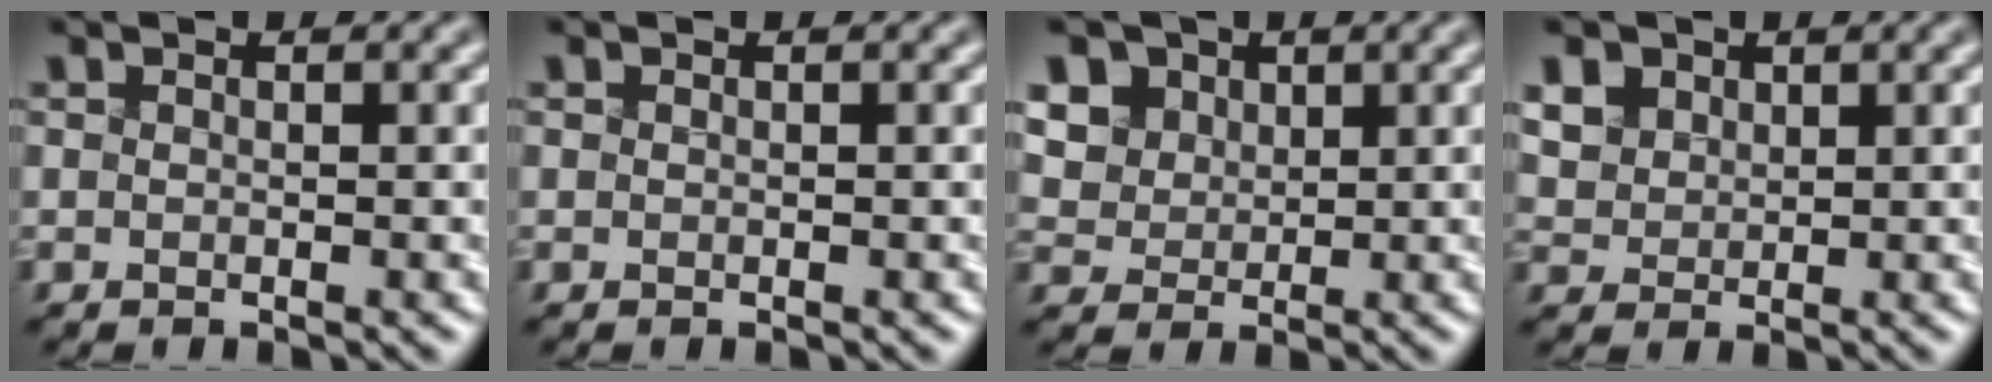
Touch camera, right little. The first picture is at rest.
{"total": 0.0}
{"total": 8.5, "force": [3.6, 6.8, 3.7], "torque": [-0.090, 0.023, 0.063]}
{"total": 6.9, "force": [3.2, 5.2, 3.2], "torque": [-0.083, 0.023, 0.054]}